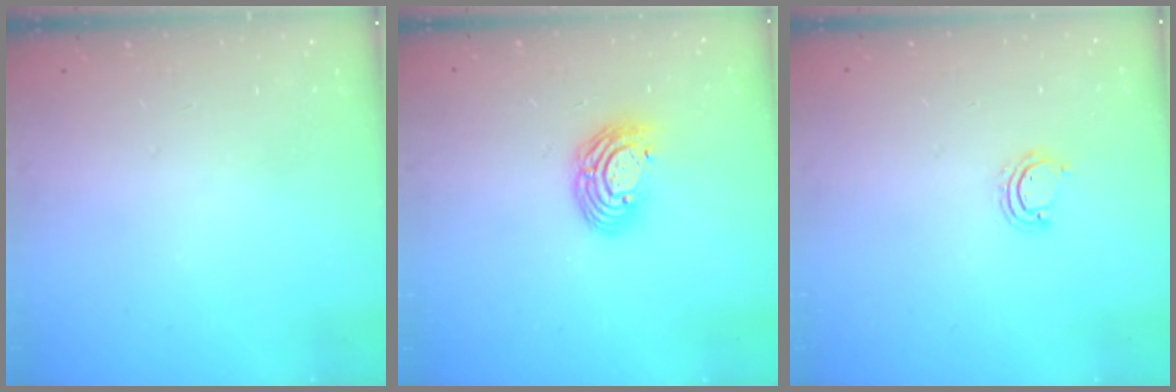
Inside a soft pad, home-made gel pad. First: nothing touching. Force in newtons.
{"total": 9.5, "press": 9.4, "slide": 1.7}
{"total": 2.7, "press": 2.7, "slide": 0.2}